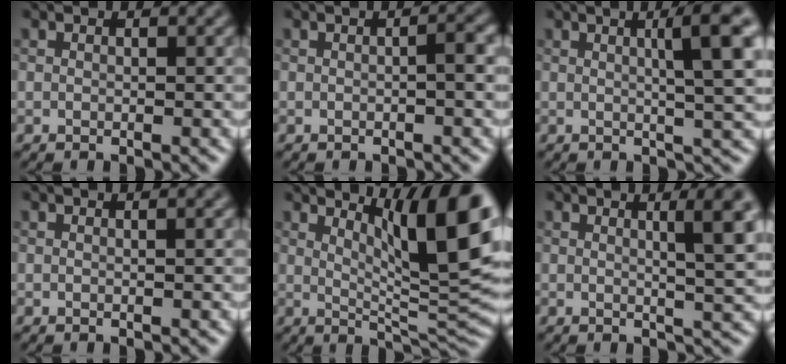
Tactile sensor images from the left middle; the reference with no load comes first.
{"total": 1.7, "force": [-0.2, 0.3, 1.6], "torque": [-0.023, 0.006, -0.004]}
{"total": 6.4, "force": [1.6, 1.1, 6.1], "torque": [-0.073, 0.011, 0.024]}
{"total": 0.8, "force": [0.3, 0.2, 0.7], "torque": [-0.005, 0.004, 0.002]}
{"total": 10.9, "force": [4.1, 2.6, 9.7], "torque": [-0.125, 0.002, 0.069]}
{"total": 4.9, "force": [1.4, 0.9, 4.6], "torque": [-0.055, 0.005, 0.020]}